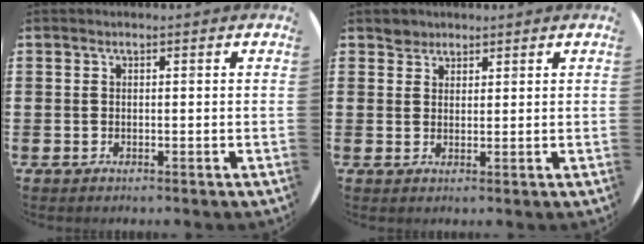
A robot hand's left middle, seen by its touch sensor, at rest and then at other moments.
{"total": 1.9, "force": [1.7, 0.9, -0.2], "torque": [0.009, -0.001, 0.032]}